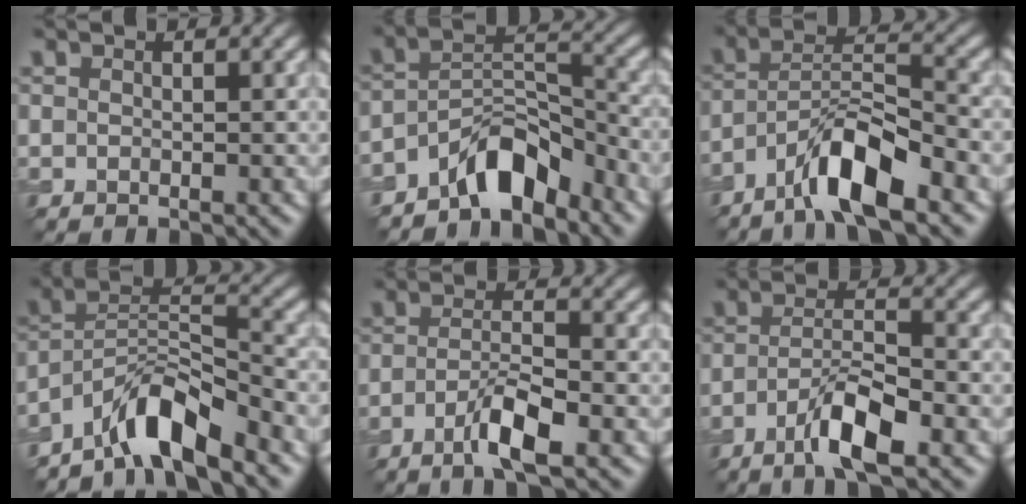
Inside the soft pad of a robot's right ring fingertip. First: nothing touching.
{"total": 6.1, "force": [-4.7, 2.4, 3.1], "torque": [-0.038, 0.009, -0.093]}
{"total": 7.4, "force": [-4.9, 1.7, 5.3], "torque": [-0.093, 0.012, -0.091]}
{"total": 6.9, "force": [-5.5, 1.5, 3.8], "torque": [-0.065, 0.008, -0.105]}
{"total": 4.3, "force": [-2.2, 0.8, 3.6], "torque": [-0.069, 0.005, -0.045]}
{"total": 5.5, "force": [-3.0, 1.2, 4.5], "torque": [-0.081, 0.007, -0.057]}